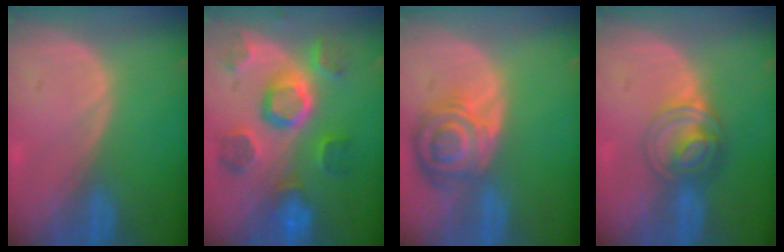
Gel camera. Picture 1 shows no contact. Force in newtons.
{"total": 10.7, "press": 9.7, "slide": 4.4}
{"total": 8.4, "press": 7.4, "slide": 3.9}
{"total": 6.3, "press": 5.5, "slide": 3.2}